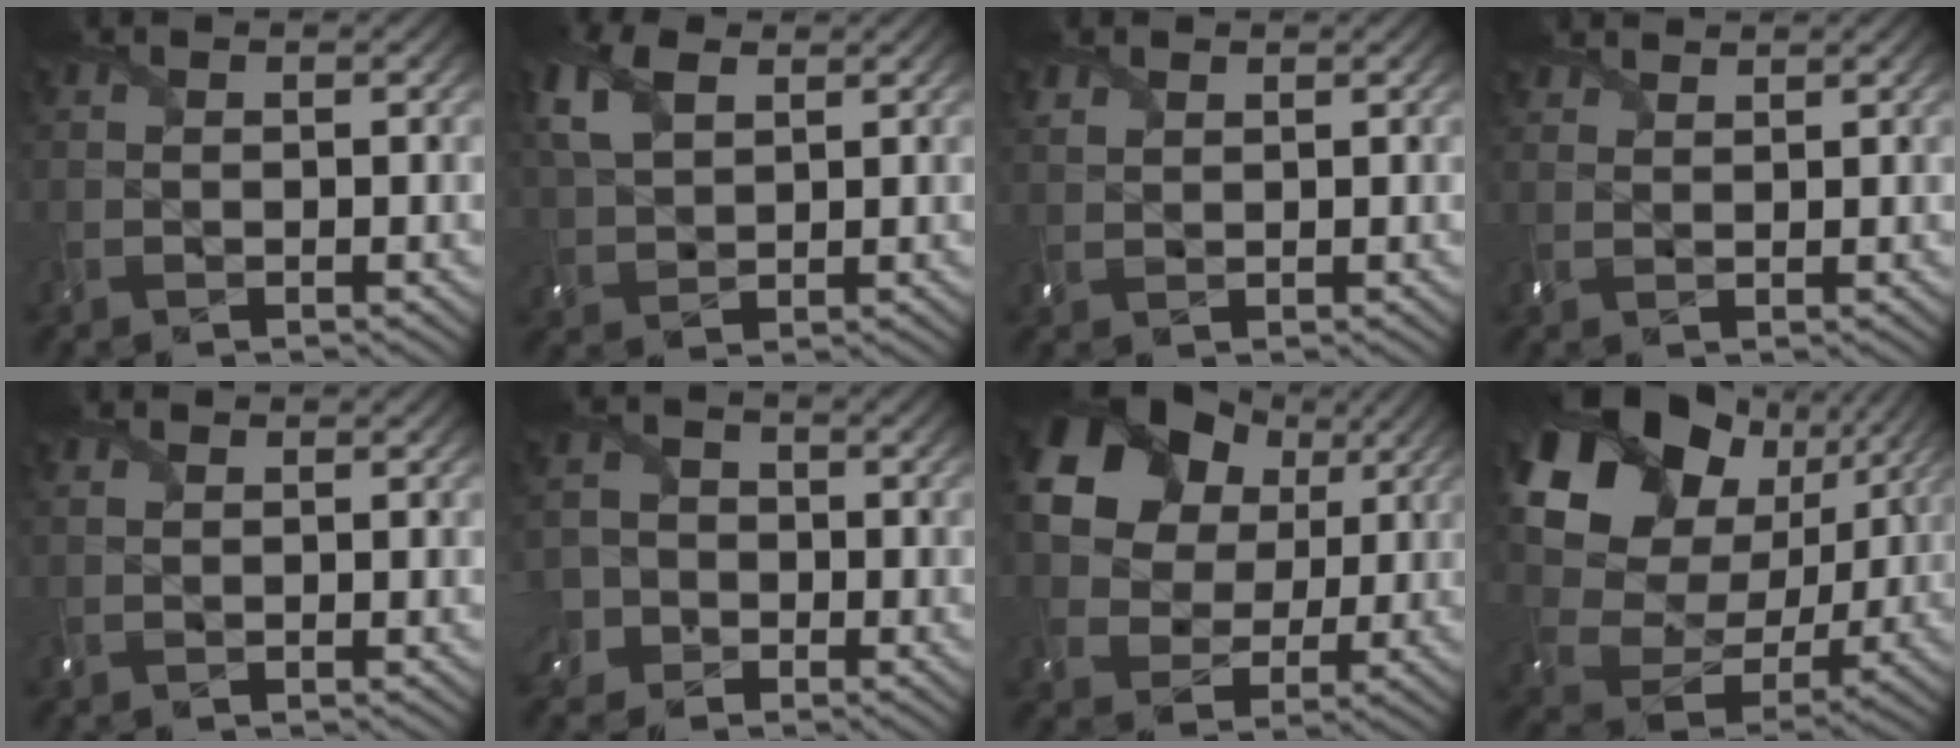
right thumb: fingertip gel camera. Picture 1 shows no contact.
{"total": 7.1, "force": [3.4, 4.1, 4.7], "torque": [-0.139, 0.016, 0.068]}
{"total": 1.8, "force": [1.4, 0.9, 0.7], "torque": [-0.024, 0.003, 0.033]}
{"total": 2.5, "force": [2.2, 0.7, 0.7], "torque": [-0.024, 0.003, 0.045]}
{"total": 1.1, "force": [0.8, 0.5, 0.5], "torque": [-0.018, 0.003, 0.018]}
{"total": 5.8, "force": [-2.6, 4.9, 1.6], "torque": [-0.040, -0.007, -0.064]}
{"total": 18.4, "force": [8.2, 13.9, 8.7], "torque": [-0.242, 0.065, 0.161]}
{"total": 20.1, "force": [8.7, 14.7, 10.5], "torque": [-0.268, 0.036, 0.183]}